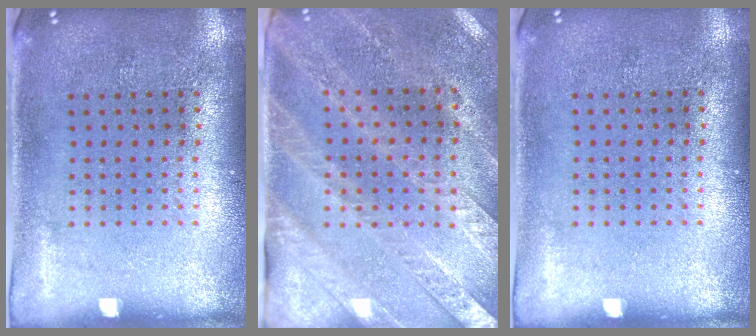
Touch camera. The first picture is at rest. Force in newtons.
{"total": 2.7, "press": 2.4, "slide": 1.2}
{"total": 0.0}